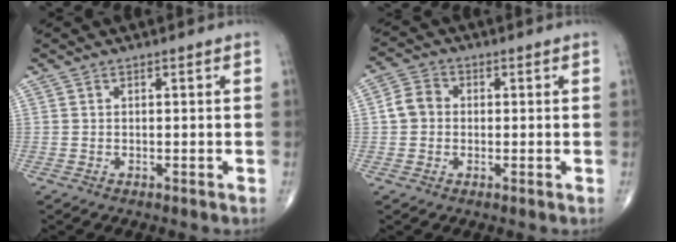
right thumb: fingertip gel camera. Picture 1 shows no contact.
{"total": 4.6, "force": [0.0, 4.0, 2.3], "torque": [-0.035, 0.012, -0.008]}